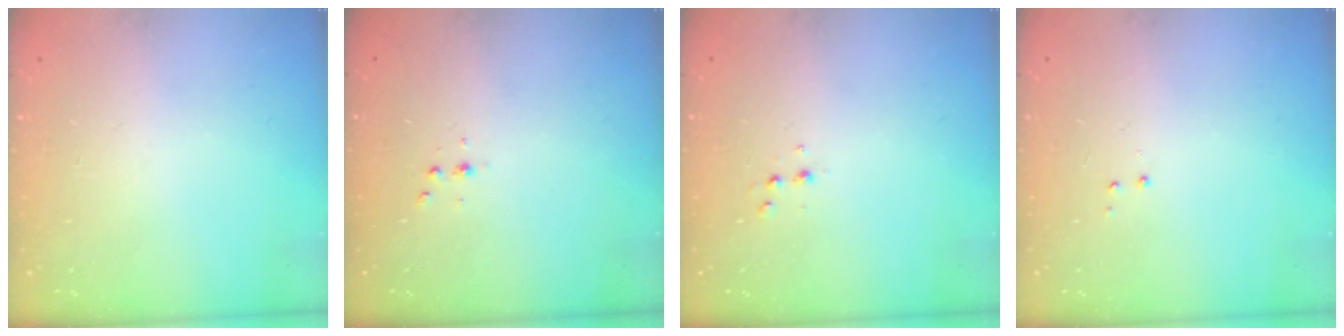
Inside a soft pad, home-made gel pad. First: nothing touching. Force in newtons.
{"total": 2.3, "press": 2.3, "slide": 0.3}
{"total": 2.6, "press": 2.5, "slide": 0.8}
{"total": 2.9, "press": 2.8, "slide": 0.6}